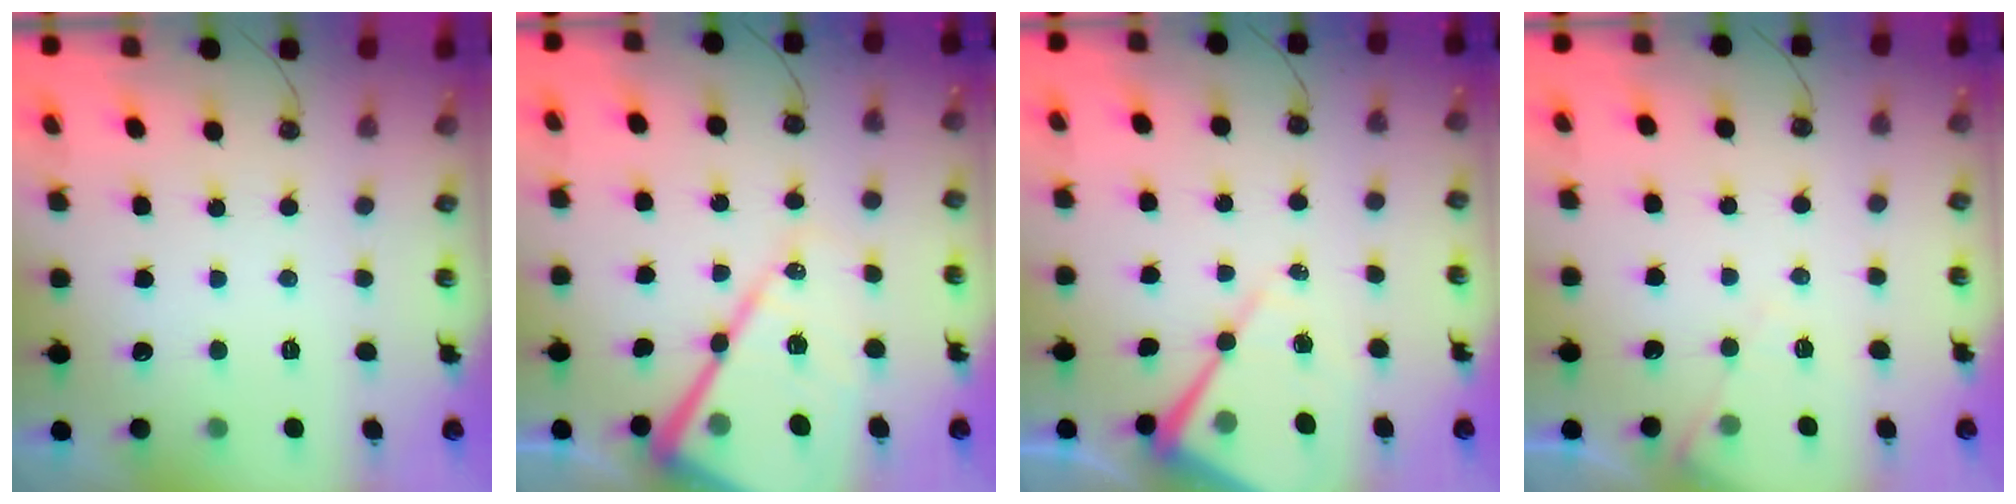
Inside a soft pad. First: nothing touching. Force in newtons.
{"total": 22.3, "press": 22.2, "slide": 2.4}
{"total": 11.4, "press": 11.3, "slide": 1.1}
{"total": 5.7, "press": 5.7, "slide": 0.8}